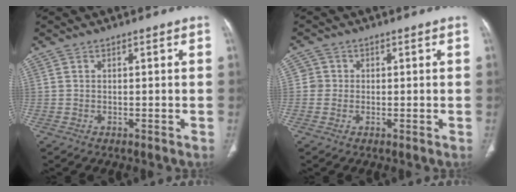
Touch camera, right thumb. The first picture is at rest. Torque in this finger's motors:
{"motor_torque": [0.00, -0.17, 0.18, 0.38, -0.01]}